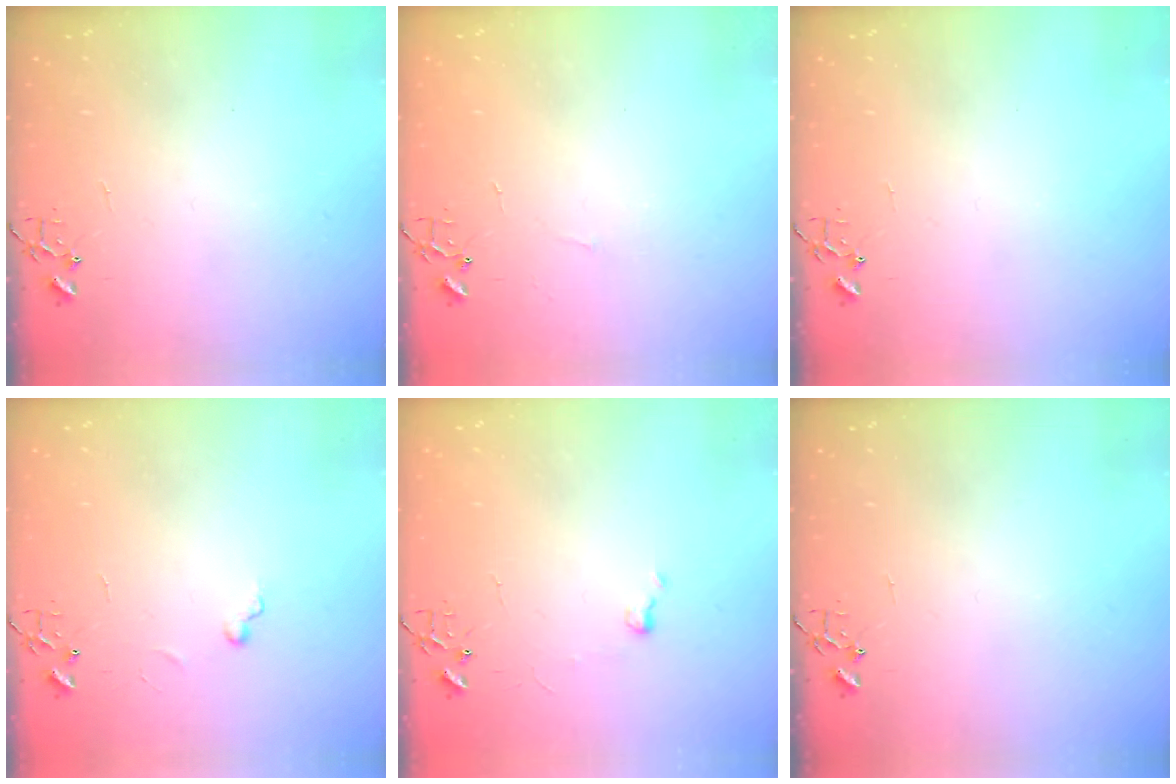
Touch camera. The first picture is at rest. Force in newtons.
{"total": 2.3, "press": 2.3, "slide": 0.4}
{"total": 0.0}
{"total": 5.2, "press": 5.2, "slide": 0.5}
{"total": 4.7, "press": 4.7, "slide": 0.6}
{"total": 0.0}